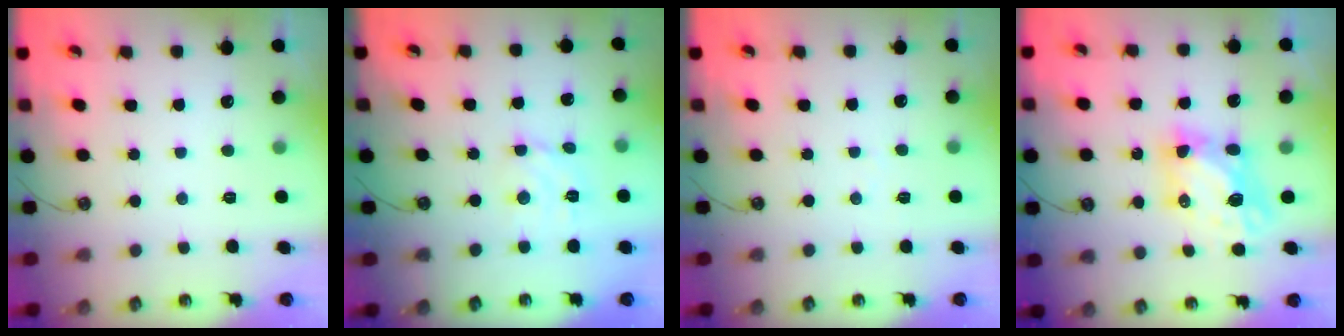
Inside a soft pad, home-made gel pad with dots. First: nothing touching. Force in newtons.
{"total": 5.3, "press": 5.3, "slide": 0.4}
{"total": 3.4, "press": 3.4, "slide": 0.3}
{"total": 7.3, "press": 7.3, "slide": 0.6}